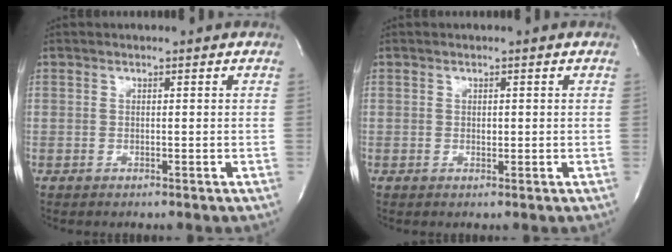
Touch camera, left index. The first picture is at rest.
{"total": 0.6, "force": [0.1, 0.4, 0.5], "torque": [-0.006, 0.000, 0.001]}